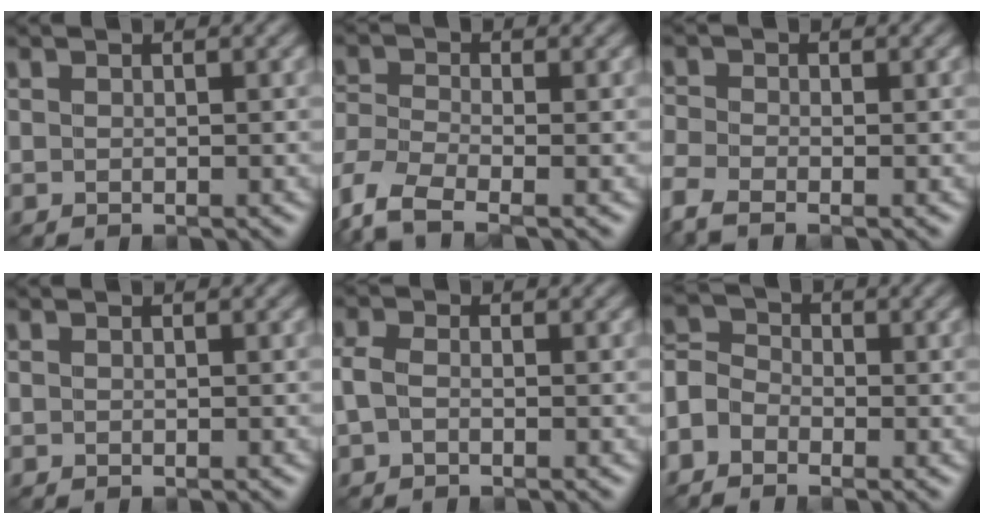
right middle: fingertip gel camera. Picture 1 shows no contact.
{"total": 5.8, "force": [-3.9, 2.2, 3.7], "torque": [-0.094, -0.013, -0.091]}
{"total": 2.7, "force": [-2.0, 1.0, 1.5], "torque": [-0.049, -0.008, -0.058]}
{"total": 0.0}
{"total": 1.8, "force": [-0.3, 1.2, 1.3], "torque": [-0.038, 0.005, -0.012]}
{"total": 3.5, "force": [-1.8, 2.4, 1.6], "torque": [-0.043, 0.008, -0.053]}